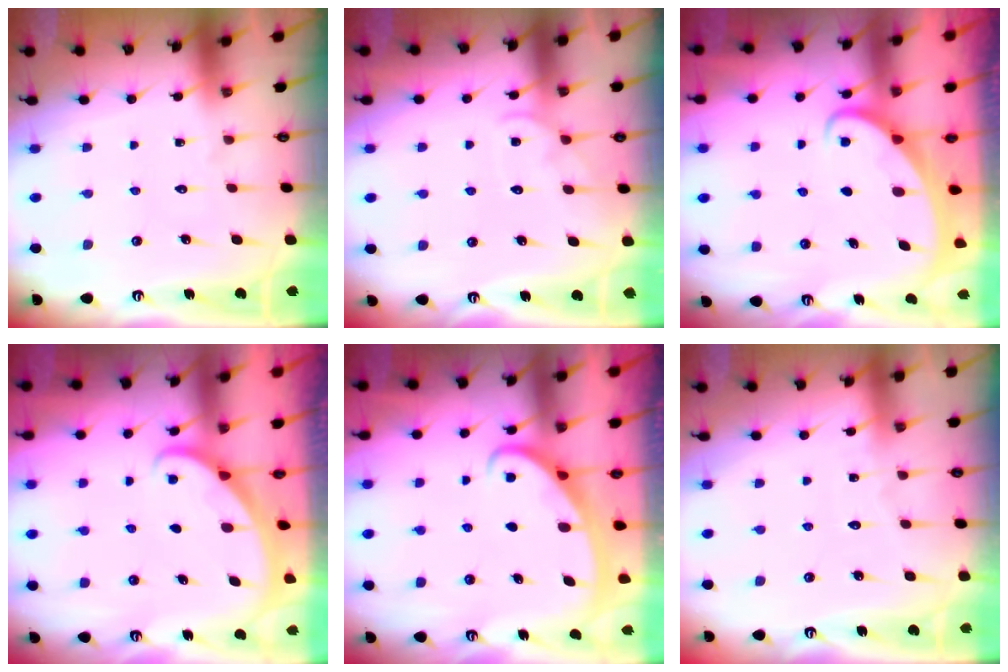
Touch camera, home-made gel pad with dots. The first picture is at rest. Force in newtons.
{"total": 4.9, "press": 4.9, "slide": 0.6}
{"total": 2.0, "press": 2.0, "slide": 0.2}
{"total": 1.3, "press": 1.3, "slide": 0.0}
{"total": 2.7, "press": 2.6, "slide": 0.3}
{"total": 2.2, "press": 2.2, "slide": 0.3}